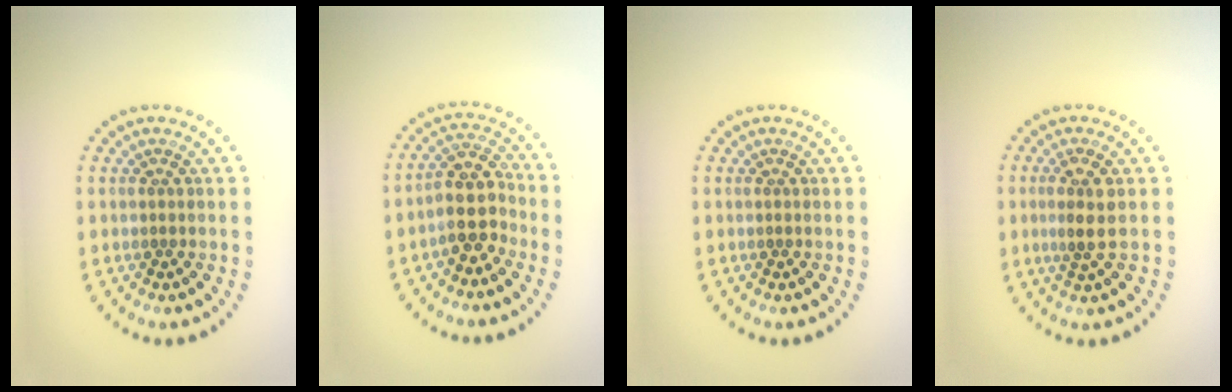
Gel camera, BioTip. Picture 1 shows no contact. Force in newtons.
{"total": 3.7, "press": 3.3, "slide": 1.7}
{"total": 0.0}
{"total": 2.1, "press": 1.9, "slide": 0.9}